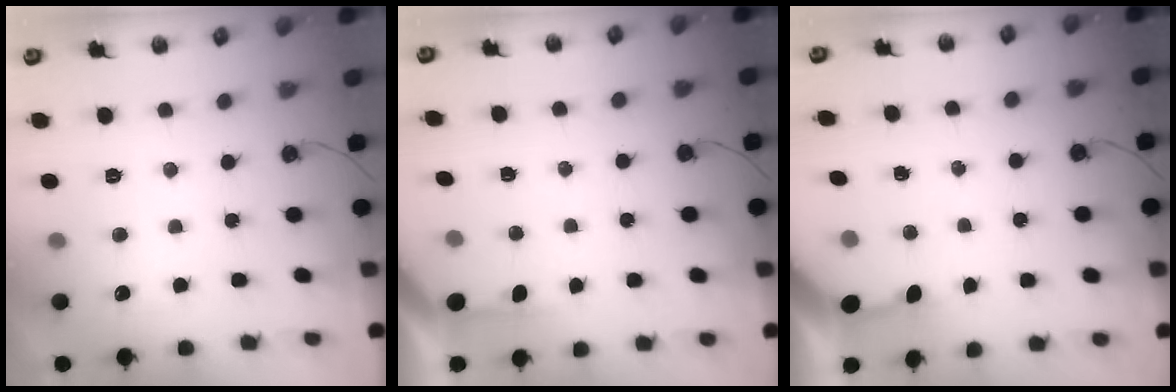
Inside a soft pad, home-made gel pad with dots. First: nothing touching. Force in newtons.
{"total": 1.6, "press": 1.6, "slide": 0.2}
{"total": 3.4, "press": 3.4, "slide": 0.3}